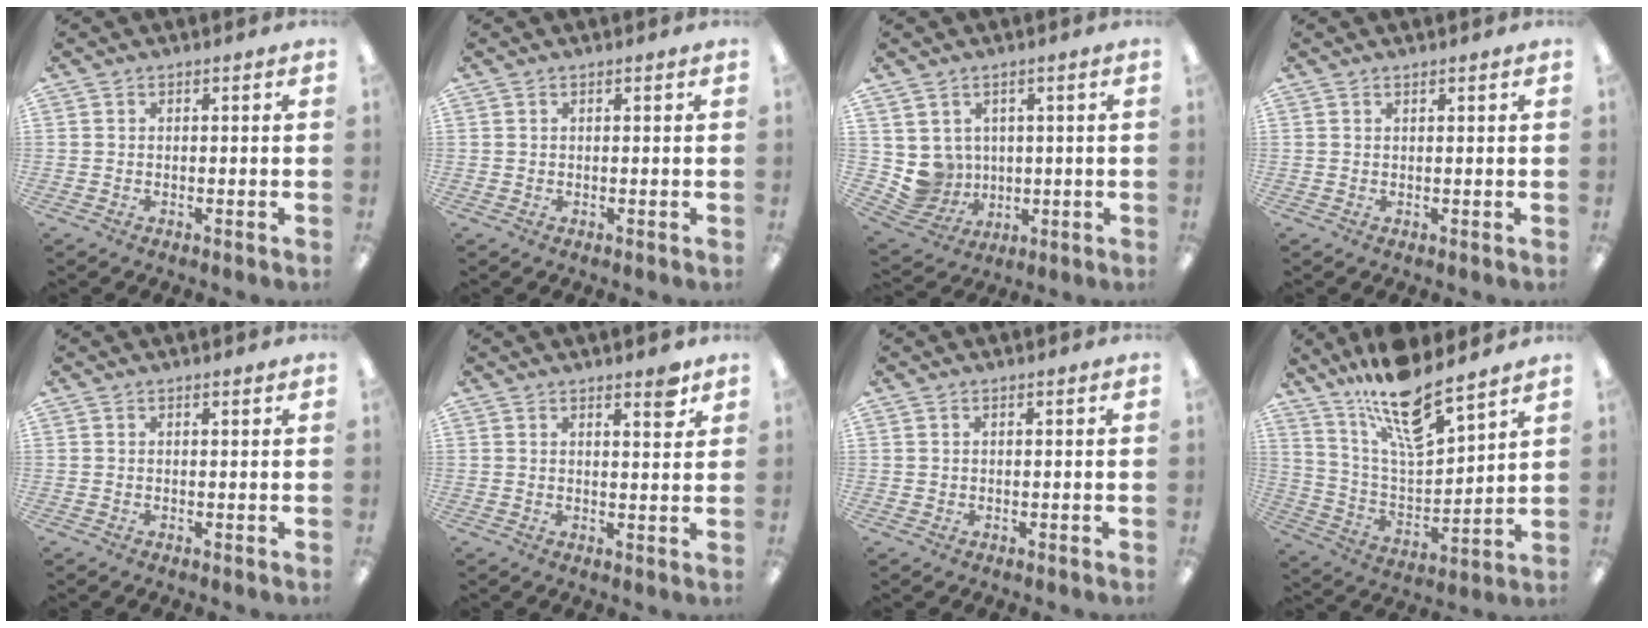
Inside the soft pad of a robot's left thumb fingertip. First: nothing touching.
{"total": 0.0}
{"total": 6.8, "force": [2.3, 6.4, 0.4], "torque": [-0.042, -0.020, 0.053]}
{"total": 0.6, "force": [0.6, 0.0, 0.3], "torque": [-0.006, 0.001, 0.010]}
{"total": 0.5, "force": [0.4, 0.0, 0.3], "torque": [-0.006, 0.001, 0.008]}
{"total": 4.2, "force": [3.2, 1.0, 2.5], "torque": [-0.026, -0.020, 0.049]}
{"total": 0.5, "force": [0.4, 0.3, 0.0], "torque": [0.000, 0.003, 0.007]}
{"total": 16.2, "force": [12.8, 4.1, 9.1], "torque": [-0.165, -0.081, 0.217]}